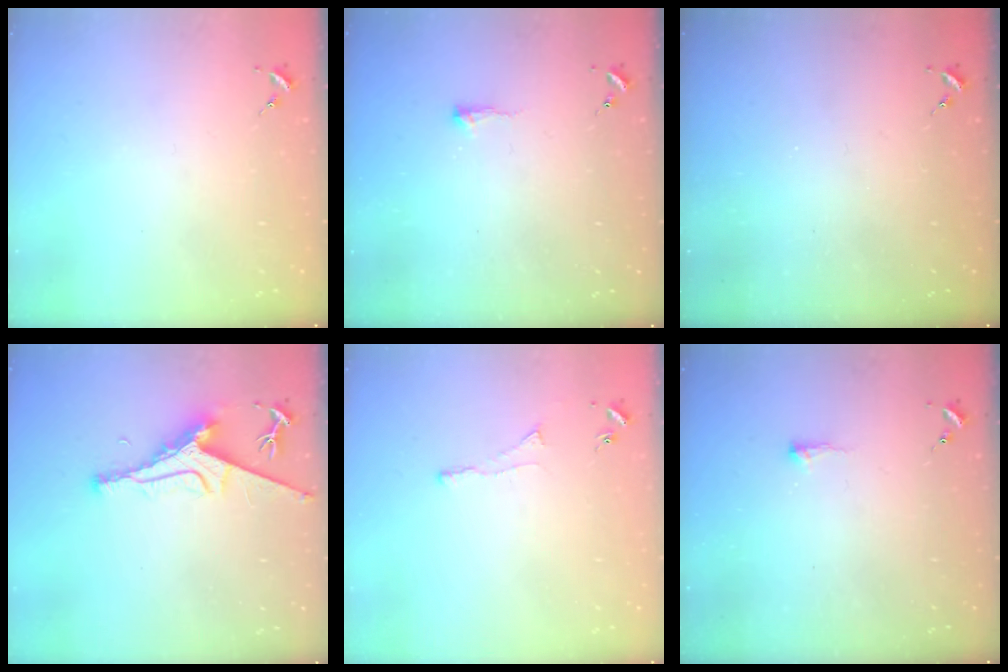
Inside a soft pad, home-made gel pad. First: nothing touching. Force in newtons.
{"total": 4.6, "press": 4.5, "slide": 0.8}
{"total": 0.0}
{"total": 8.5, "press": 8.4, "slide": 1.1}
{"total": 2.9, "press": 2.8, "slide": 0.7}
{"total": 4.2, "press": 4.1, "slide": 0.8}